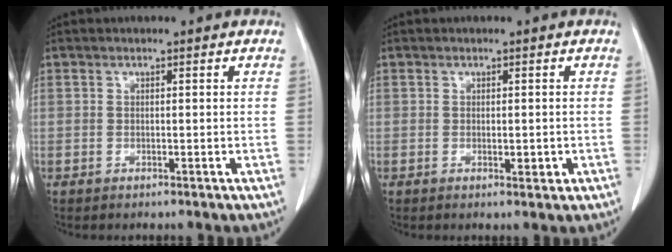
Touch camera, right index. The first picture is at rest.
{"total": 2.4, "force": [-0.5, 1.2, 2.0], "torque": [-0.034, -0.002, -0.002]}